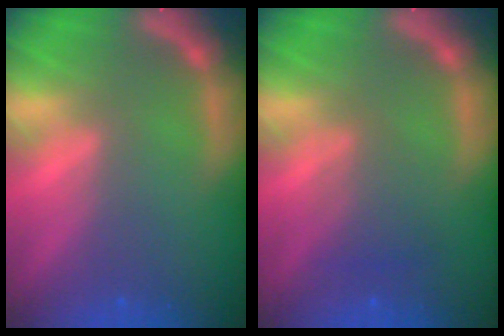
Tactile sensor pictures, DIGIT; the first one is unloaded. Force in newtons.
{"total": 2.5}